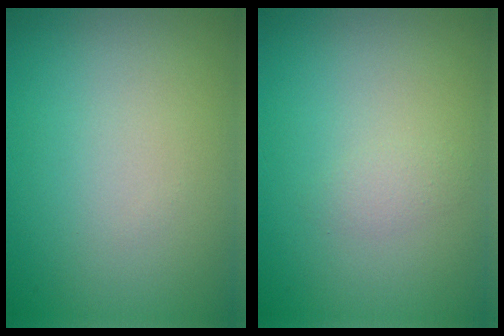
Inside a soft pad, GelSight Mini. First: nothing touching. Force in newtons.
{"total": 0.9, "press": 0.9, "slide": 0.1}